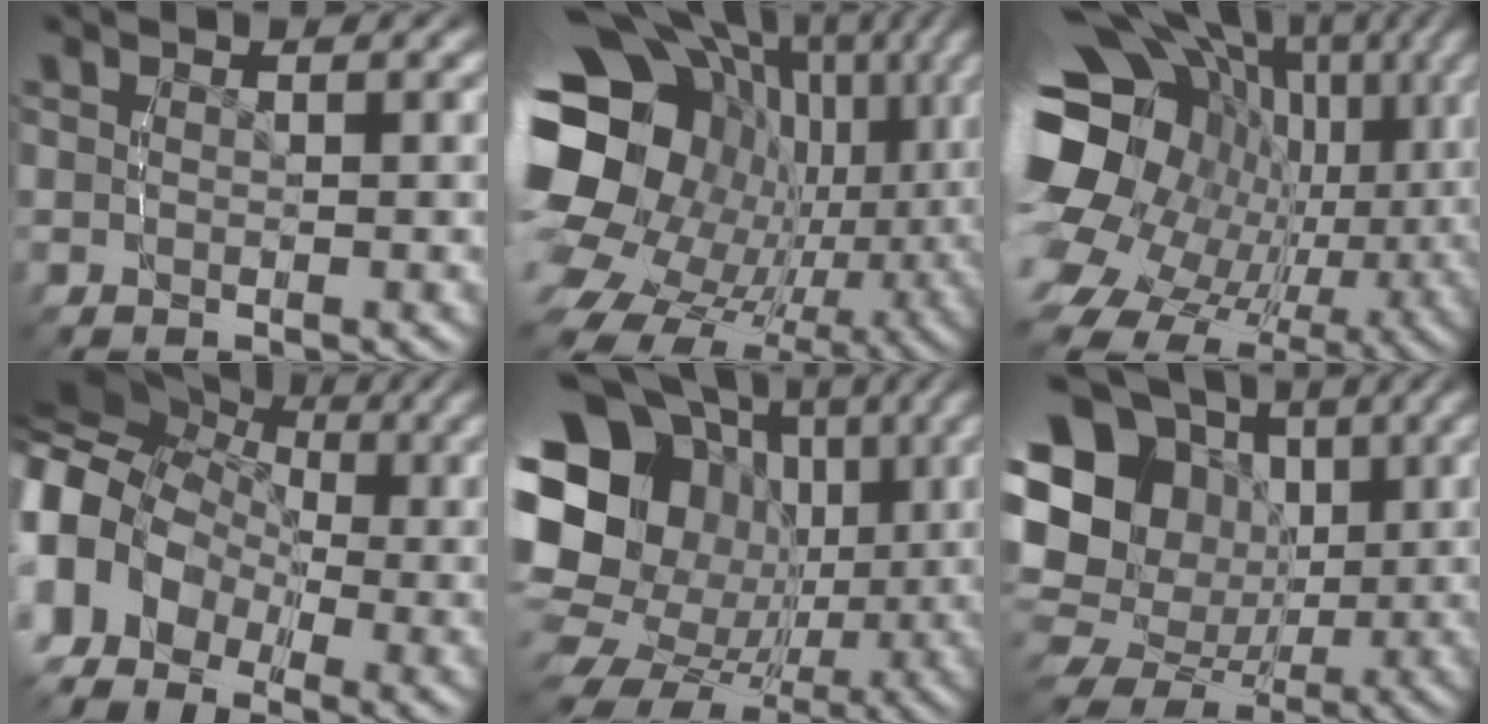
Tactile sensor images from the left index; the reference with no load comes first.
{"total": 22.6, "force": [0.6, 16.8, 15.2], "torque": [-0.275, -0.035, 0.004]}
{"total": 19.7, "force": [0.5, 15.0, 12.7], "torque": [-0.241, -0.041, 0.008]}
{"total": 14.4, "force": [2.5, 11.6, 8.3], "torque": [-0.174, 0.007, 0.014]}
{"total": 19.7, "force": [-1.7, 16.4, 10.7], "torque": [-0.220, -0.068, -0.022]}
{"total": 20.8, "force": [0.5, 17.8, 10.9], "torque": [-0.214, -0.042, 0.003]}